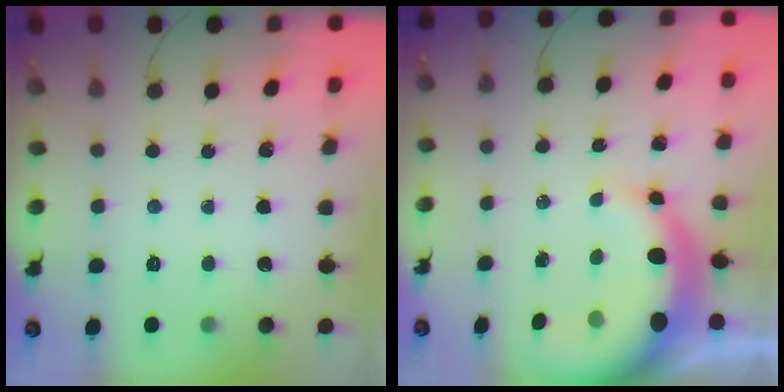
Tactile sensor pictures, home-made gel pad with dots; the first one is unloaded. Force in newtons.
{"total": 11.2, "press": 10.9, "slide": 2.2}